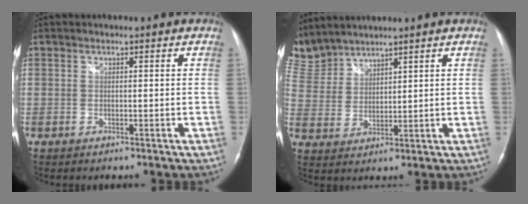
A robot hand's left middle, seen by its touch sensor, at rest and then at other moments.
{"total": 8.7, "force": [8.3, 2.5, 0.6], "torque": [-0.031, 0.011, 0.185]}